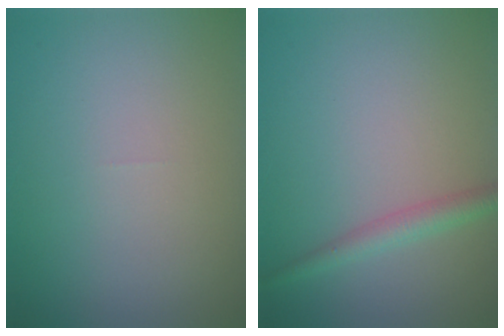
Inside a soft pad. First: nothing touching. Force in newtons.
{"total": 2.0, "press": 2.0, "slide": 0.0}